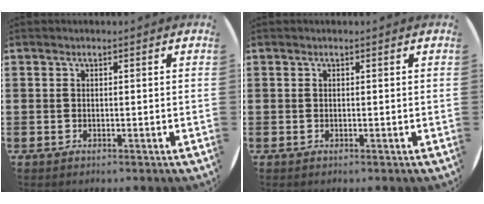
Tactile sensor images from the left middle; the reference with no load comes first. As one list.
[{"total": 0.0}]